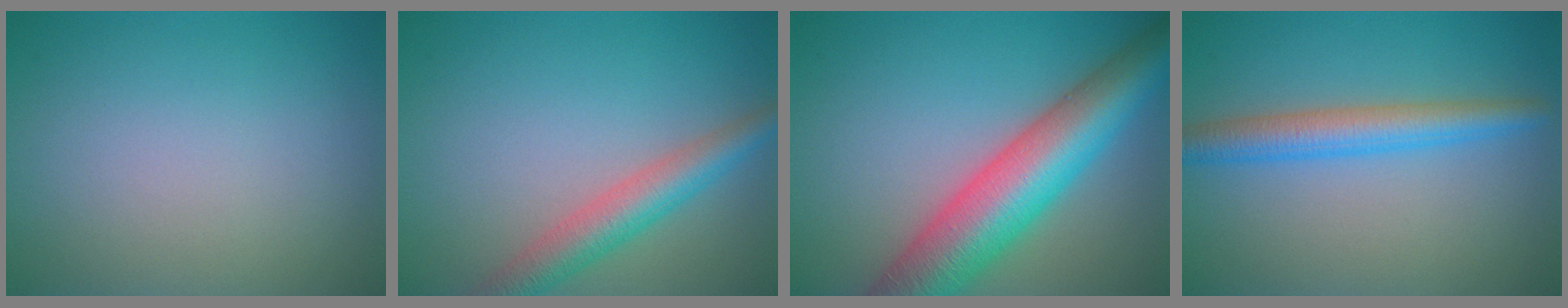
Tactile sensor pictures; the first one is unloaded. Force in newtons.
{"total": 4.3, "press": 4.3, "slide": 0.2}
{"total": 10.6, "press": 10.6, "slide": 0.3}
{"total": 4.0, "press": 4.0, "slide": 0.1}